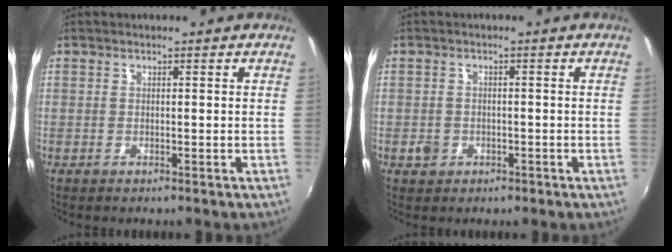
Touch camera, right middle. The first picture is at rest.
{"total": 2.4, "force": [-1.0, 2.0, 0.7], "torque": [-0.014, 0.002, -0.016]}